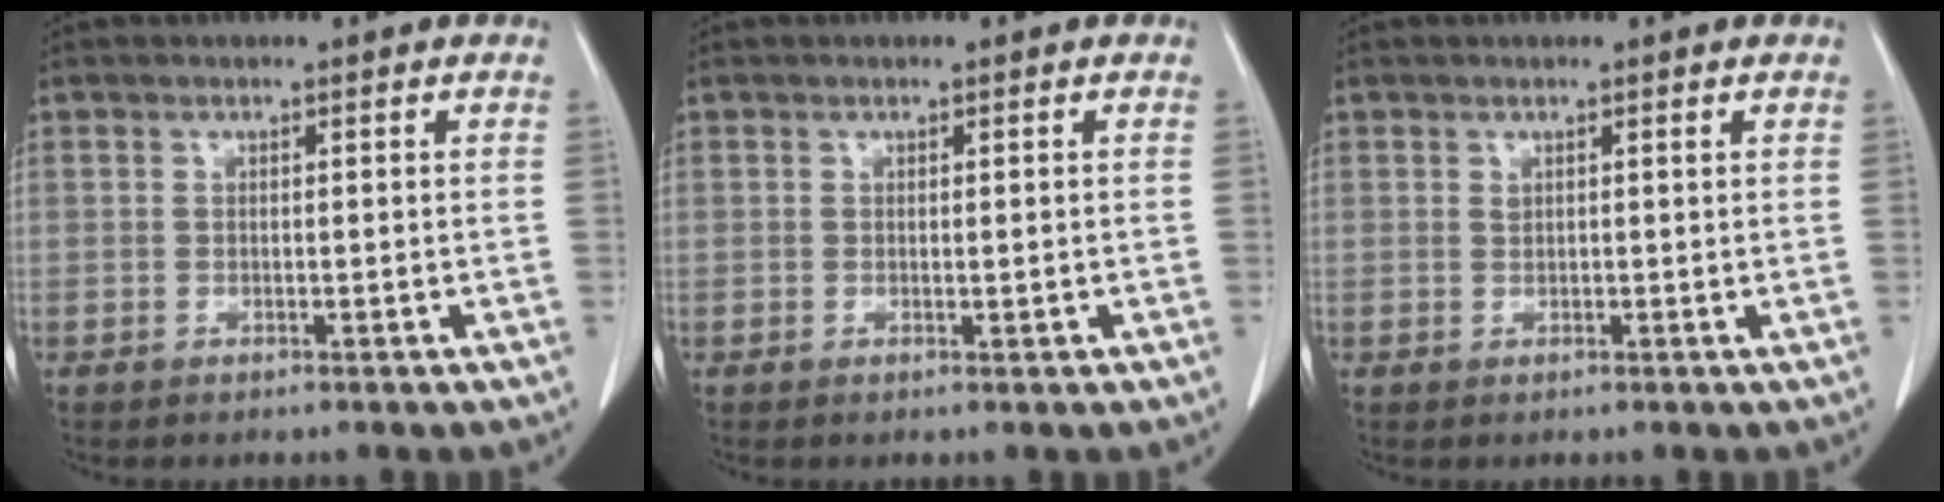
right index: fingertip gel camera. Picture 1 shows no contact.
{"total": 0.8, "force": [-0.1, 0.1, 0.8], "torque": [-0.013, -0.004, 0.002]}
{"total": 0.6, "force": [0.5, 0.2, 0.3], "torque": [-0.010, -0.002, 0.011]}